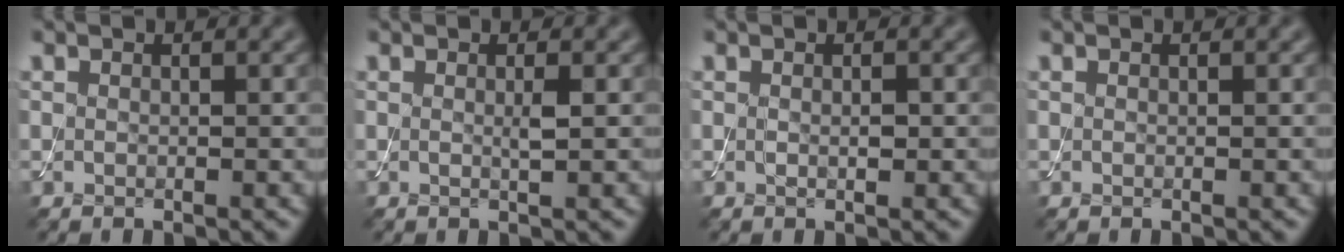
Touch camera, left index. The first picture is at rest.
{"total": 0.8, "force": [0.1, 0.0, 0.8], "torque": [-0.016, 0.000, -0.001]}
{"total": 0.8, "force": [0.0, 0.3, 0.7], "torque": [-0.014, -0.002, 0.000]}
{"total": 0.0}